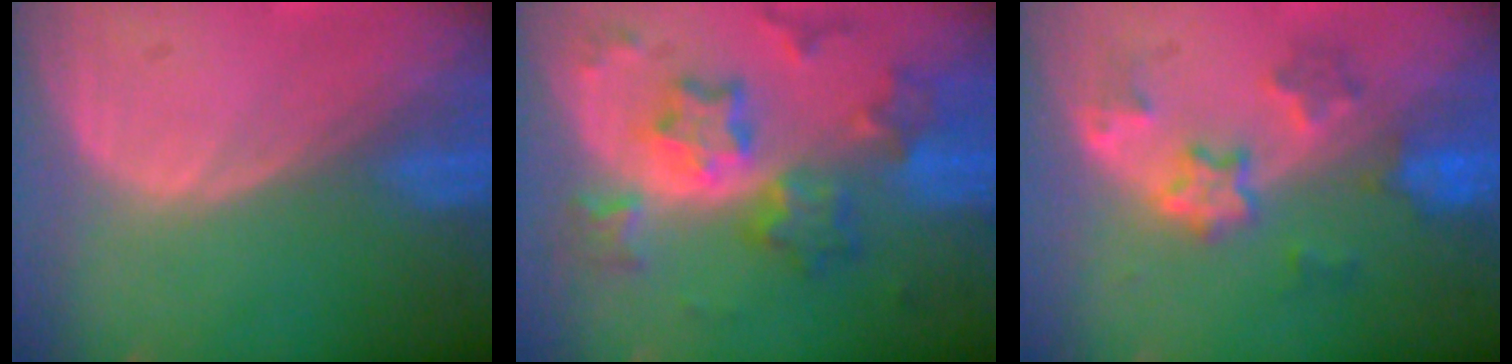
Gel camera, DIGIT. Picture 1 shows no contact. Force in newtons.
{"total": 9.2, "press": 9.2, "slide": 0.8}
{"total": 5.7, "press": 5.7, "slide": 0.4}